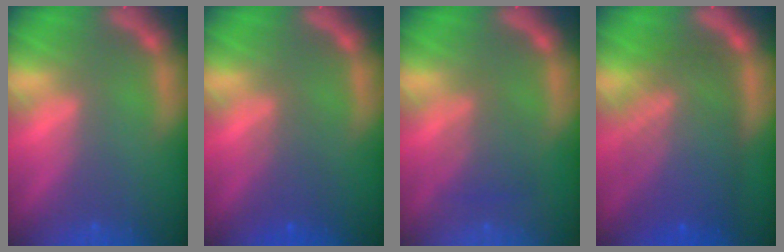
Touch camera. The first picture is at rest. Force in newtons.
{"total": 2.5}
{"total": 3.0}
{"total": 9.6}